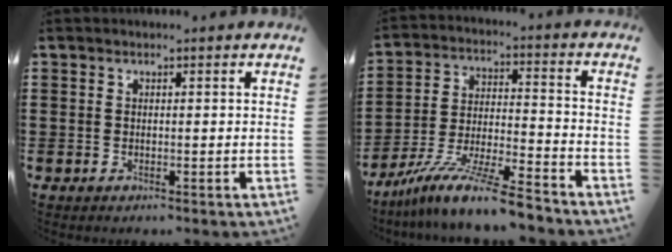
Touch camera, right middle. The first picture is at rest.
{"total": 10.6, "force": [-9.2, 0.1, 5.2], "torque": [-0.102, 0.009, -0.183]}